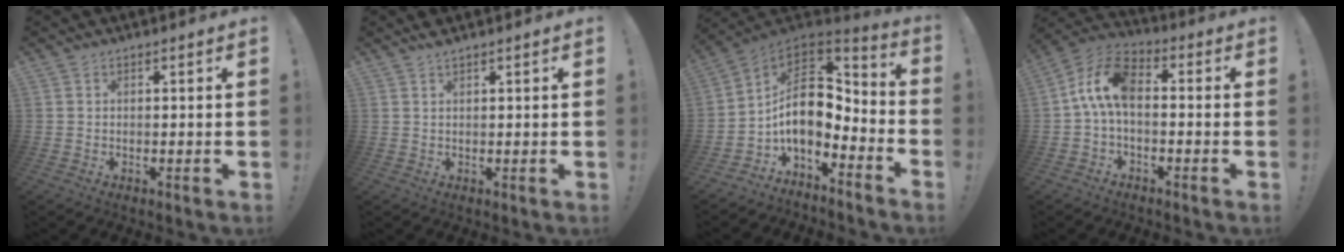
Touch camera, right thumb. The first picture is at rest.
{"total": 1.5, "force": [1.4, 0.1, 0.7], "torque": [-0.006, -0.008, 0.023]}
{"total": 14.4, "force": [1.3, 9.2, 11.0], "torque": [-0.188, -0.015, 0.026]}
{"total": 10.9, "force": [0.3, 5.9, 9.2], "torque": [-0.172, 0.011, 0.008]}